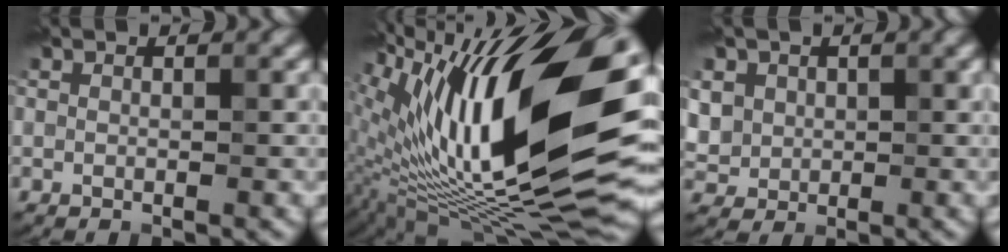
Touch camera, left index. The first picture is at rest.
{"total": 18.9, "force": [3.4, 7.0, 17.2], "torque": [-0.291, 0.009, 0.054]}
{"total": 4.5, "force": [1.5, 3.9, 1.6], "torque": [-0.047, 0.014, 0.029]}